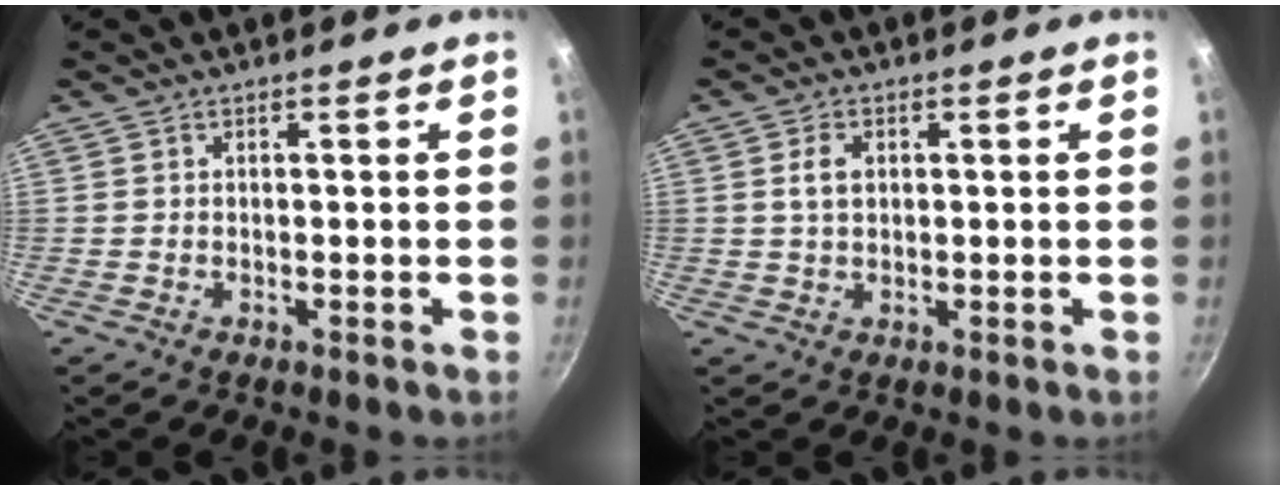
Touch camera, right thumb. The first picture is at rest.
{"total": 3.3, "force": [0.7, 2.2, 2.3], "torque": [-0.038, 0.002, 0.012]}